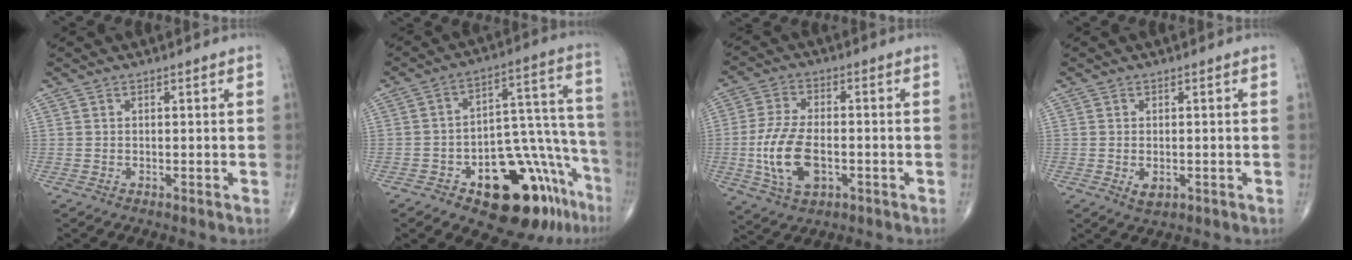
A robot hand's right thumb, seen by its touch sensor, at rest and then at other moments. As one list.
[{"total": 20.6, "force": [-11.6, 9.3, 14.3], "torque": [-0.115, 0.111, -0.157]}, {"total": 11.9, "force": [-2.5, 6.6, 9.6], "torque": [-0.194, 0.009, -0.042]}, {"total": 2.3, "force": [-0.6, 1.4, 1.7], "torque": [-0.024, -0.002, -0.004]}]